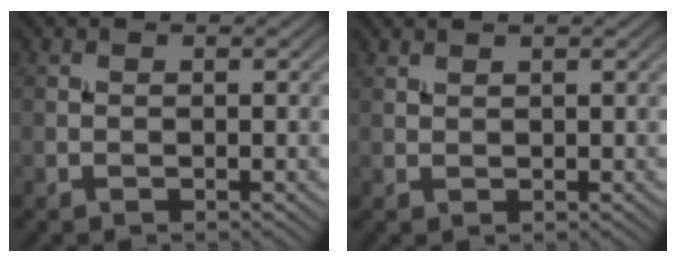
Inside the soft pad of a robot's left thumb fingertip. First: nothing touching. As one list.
[{"total": 0.8, "force": [0.8, 0.1, 0.3], "torque": [-0.009, 0.003, 0.018]}]